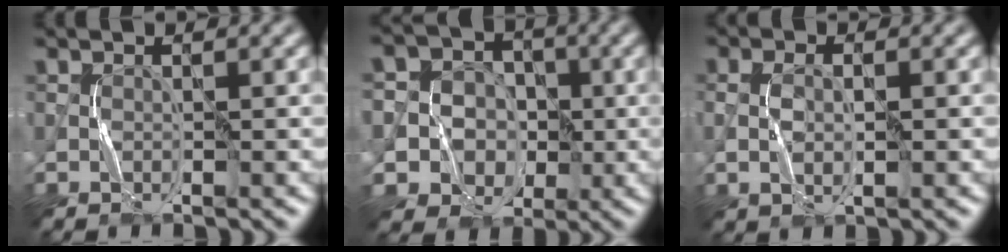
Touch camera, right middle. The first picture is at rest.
{"total": 9.2, "force": [-1.6, 8.6, 2.6], "torque": [-0.060, 0.019, -0.058]}
{"total": 2.5, "force": [-0.3, 1.3, 2.1], "torque": [-0.050, 0.000, -0.001]}